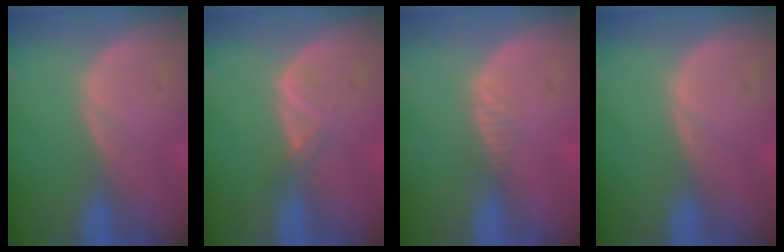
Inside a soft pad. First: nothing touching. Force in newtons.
{"total": 1.8, "press": 1.7, "slide": 0.3}
{"total": 1.3, "press": 1.1, "slide": 0.7}
{"total": 0.0}